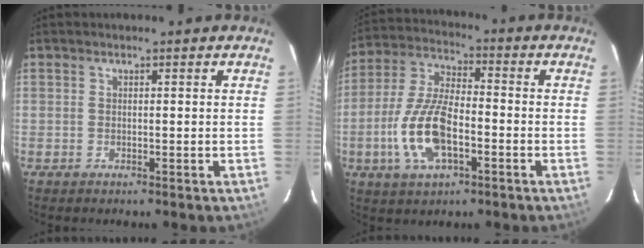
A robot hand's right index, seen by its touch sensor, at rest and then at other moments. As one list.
[{"total": 13.5, "force": [-4.3, 5.8, 11.4], "torque": [-0.246, 0.000, -0.081]}]